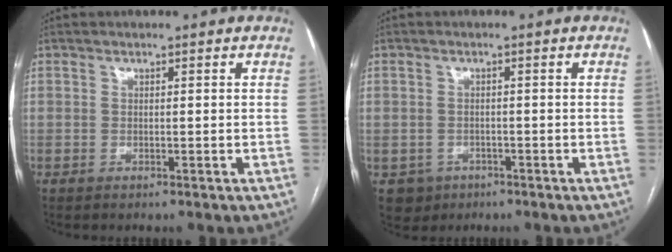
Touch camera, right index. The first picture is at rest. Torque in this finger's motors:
{"motor_torque": [0.02, 0.00, -0.49, -0.10]}